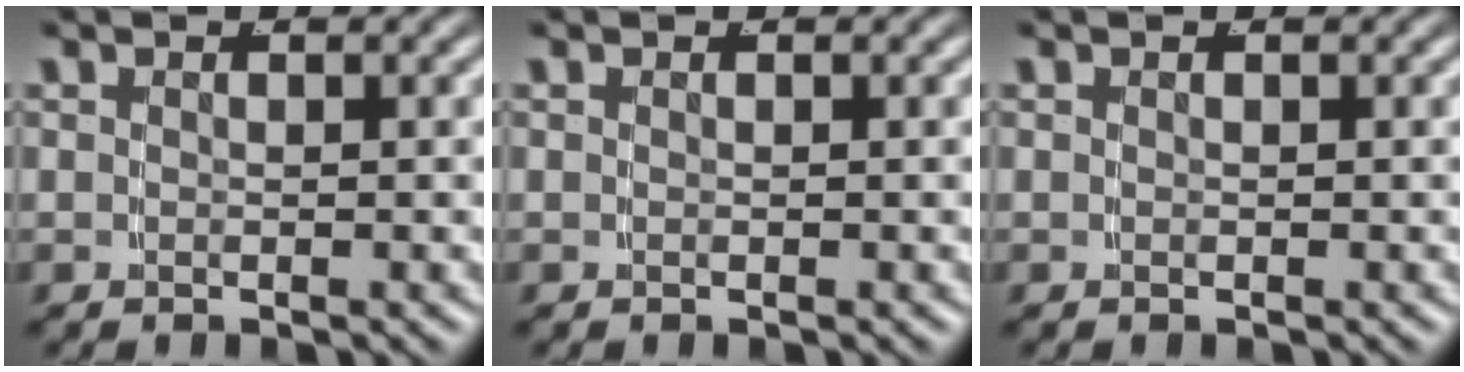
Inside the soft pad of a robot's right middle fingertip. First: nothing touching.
{"total": 0.0}
{"total": 0.0}